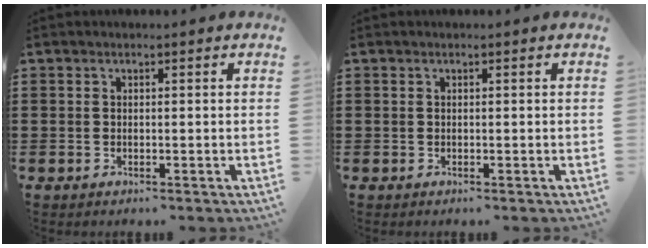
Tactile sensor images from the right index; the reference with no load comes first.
{"total": 0.0}